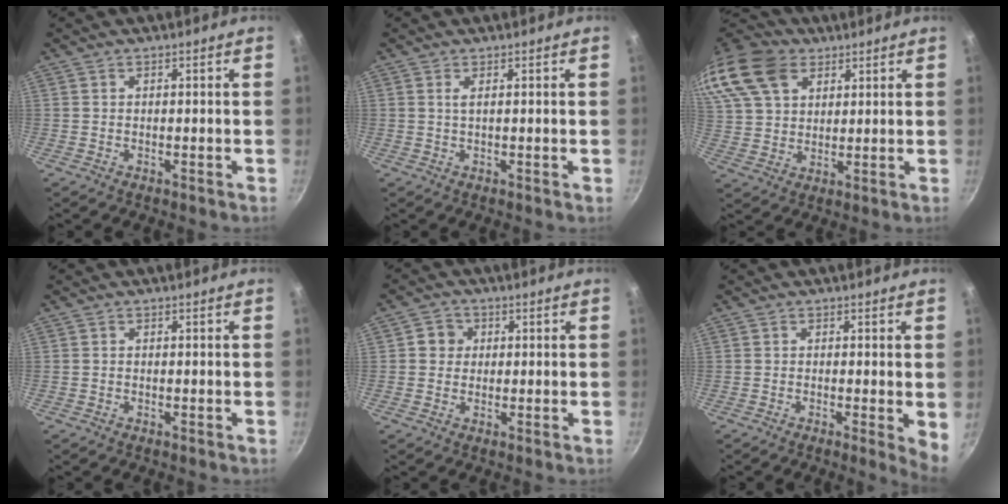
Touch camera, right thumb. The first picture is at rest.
{"total": 0.9, "force": [0.3, 0.0, 0.9], "torque": [-0.018, -0.001, 0.005]}
{"total": 20.7, "force": [11.0, 13.9, 10.7], "torque": [-0.236, 0.014, 0.208]}
{"total": 0.0}
{"total": 3.6, "force": [0.5, 3.4, 1.0], "torque": [0.010, 0.003, 0.000]}
{"total": 4.1, "force": [-0.6, 0.4, 4.0], "torque": [-0.051, -0.008, -0.009]}